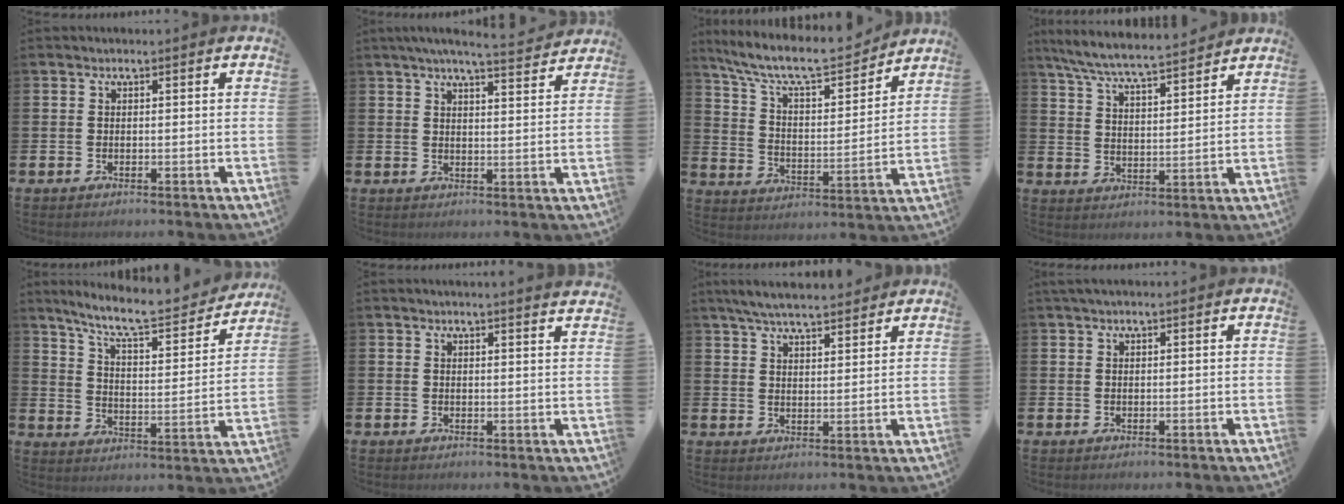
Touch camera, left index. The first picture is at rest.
{"total": 5.5, "force": [5.1, -0.2, 1.9], "torque": [-0.039, -0.026, 0.087]}
{"total": 9.6, "force": [8.7, 2.1, 3.5], "torque": [-0.102, -0.061, 0.148]}
{"total": 7.1, "force": [6.8, 0.1, 2.2], "torque": [-0.070, -0.042, 0.119]}
{"total": 9.6, "force": [8.5, 1.6, 4.2], "torque": [-0.101, -0.057, 0.141]}
{"total": 2.0, "force": [1.9, -0.4, 0.1], "torque": [0.002, -0.013, 0.034]}
{"total": 5.8, "force": [5.5, 0.8, 1.5], "torque": [-0.043, -0.019, 0.101]}
{"total": 1.0, "force": [0.8, 0.1, 0.6], "torque": [-0.009, 0.002, 0.014]}